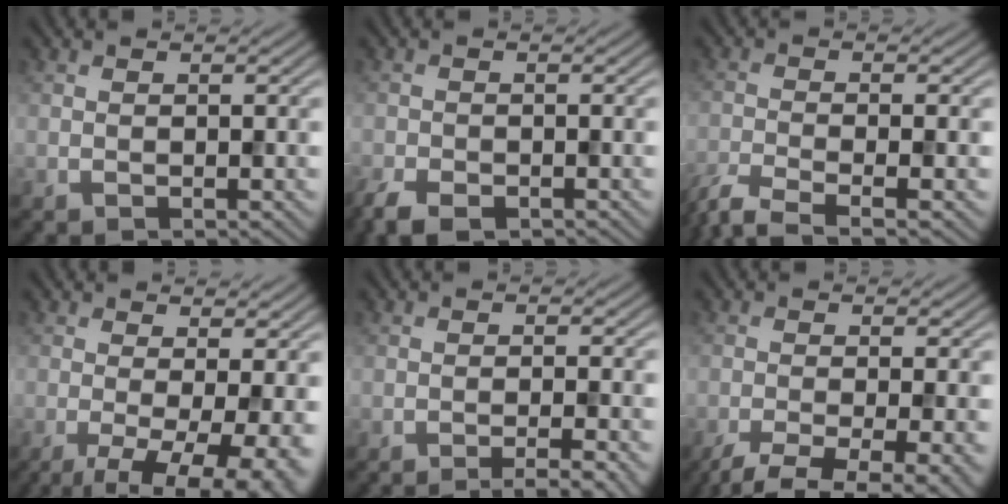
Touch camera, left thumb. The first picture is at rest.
{"total": 3.9, "force": [-2.9, 1.8, 1.9], "torque": [-0.041, -0.016, -0.059]}
{"total": 5.4, "force": [-4.1, 1.0, 3.4], "torque": [-0.061, -0.012, -0.086]}
{"total": 9.3, "force": [-2.1, 3.1, 8.5], "torque": [-0.127, -0.010, -0.025]}
{"total": 4.3, "force": [-2.6, 0.6, 3.3], "torque": [-0.040, 0.010, -0.048]}
{"total": 7.6, "force": [-4.5, 1.9, 5.8], "torque": [-0.090, -0.016, -0.073]}